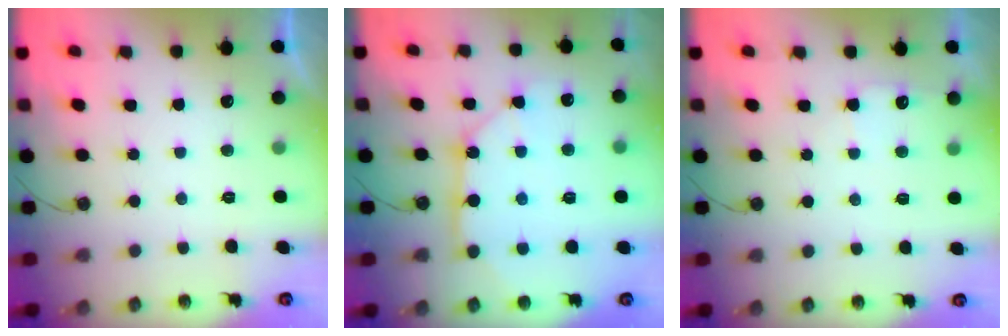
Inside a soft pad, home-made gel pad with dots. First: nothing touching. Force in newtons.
{"total": 14.2, "press": 14.1, "slide": 1.5}
{"total": 6.1, "press": 6.1, "slide": 0.5}